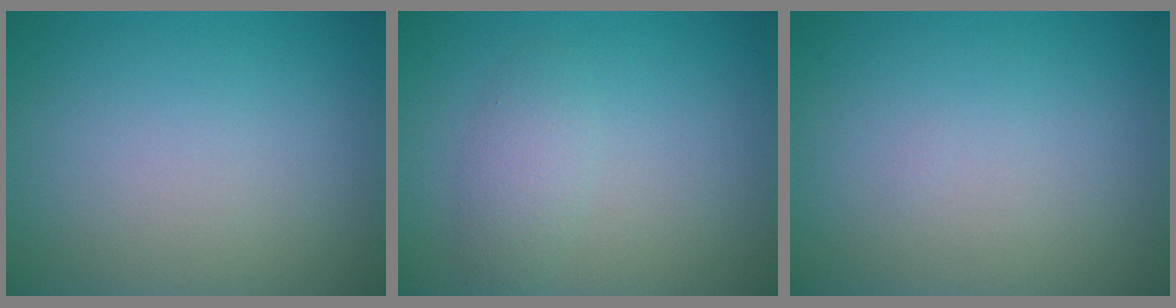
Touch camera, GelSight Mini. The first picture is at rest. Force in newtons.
{"total": 2.0, "press": 2.0, "slide": 0.1}
{"total": 0.0}